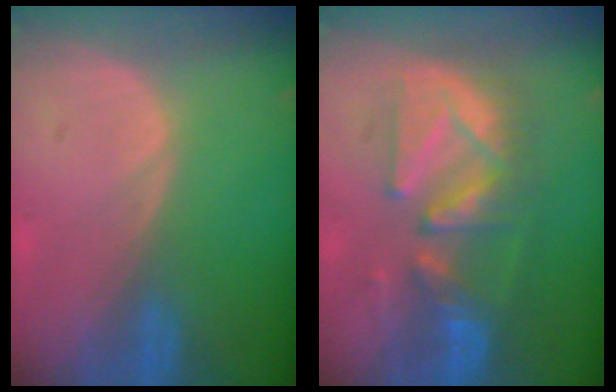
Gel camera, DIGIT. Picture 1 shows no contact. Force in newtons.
{"total": 9.2, "press": 9.2, "slide": 0.3}